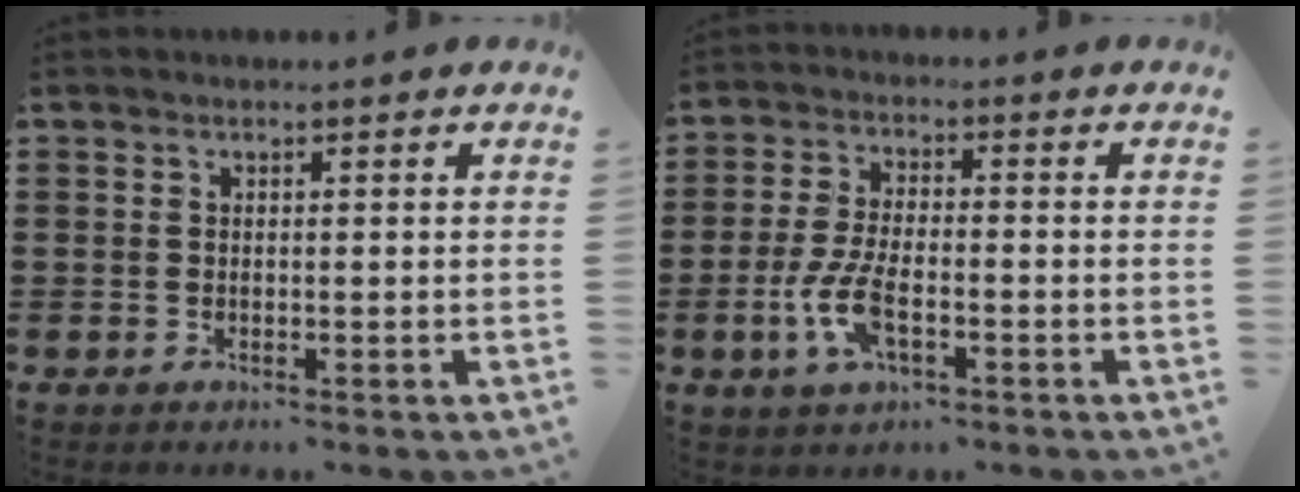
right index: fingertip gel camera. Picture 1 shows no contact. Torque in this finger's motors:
{"motor_torque": [2.14, 0.00, 0.28, 0.07]}